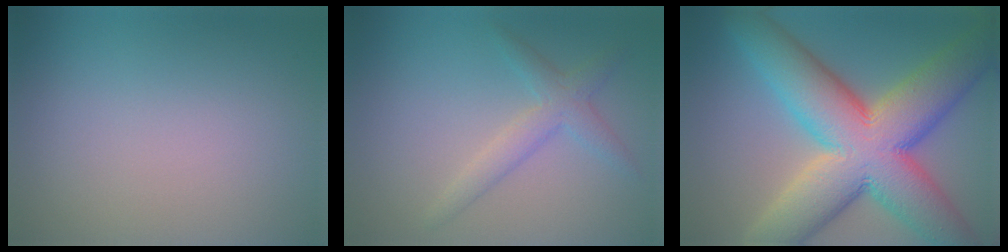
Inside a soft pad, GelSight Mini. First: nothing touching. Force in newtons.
{"total": 2.6, "press": 2.6, "slide": 0.1}
{"total": 15.4, "press": 15.3, "slide": 0.8}